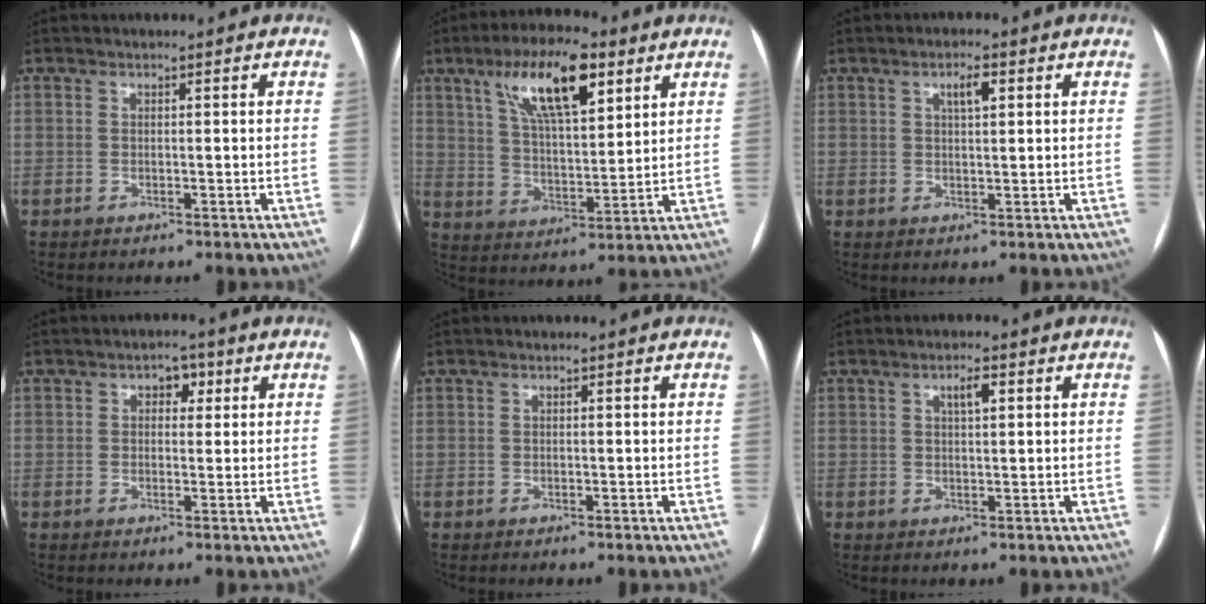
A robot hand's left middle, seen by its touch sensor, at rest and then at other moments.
{"total": 13.5, "force": [7.2, 4.0, 10.7], "torque": [-0.190, 0.015, 0.129]}
{"total": 2.9, "force": [1.2, 0.7, 2.5], "torque": [-0.045, 0.004, 0.020]}
{"total": 2.8, "force": [1.1, 1.8, 1.8], "torque": [-0.023, 0.013, 0.014]}
{"total": 0.0}
{"total": 2.6, "force": [1.1, 0.6, 2.2], "torque": [-0.040, 0.003, 0.017]}